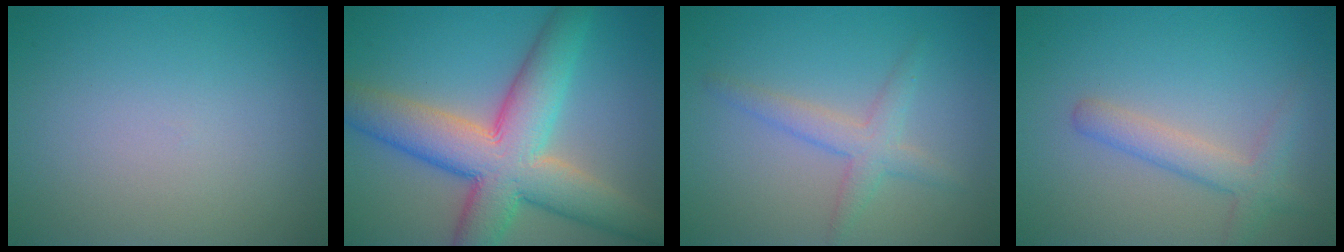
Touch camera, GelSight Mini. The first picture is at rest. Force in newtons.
{"total": 10.6, "press": 10.5, "slide": 0.6}
{"total": 2.6, "press": 2.6, "slide": 0.2}
{"total": 2.8, "press": 2.8, "slide": 0.1}